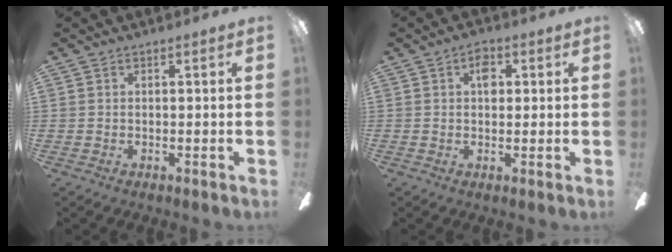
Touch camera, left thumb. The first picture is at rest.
{"total": 4.1, "force": [1.4, 2.8, 2.7], "torque": [-0.023, -0.003, 0.018]}